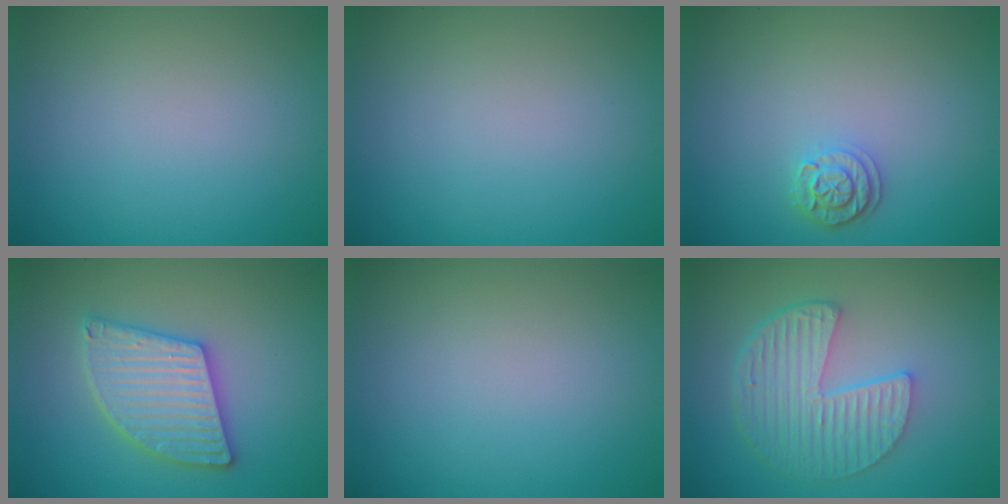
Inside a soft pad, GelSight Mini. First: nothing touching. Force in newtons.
{"total": 0.0}
{"total": 2.1, "press": 1.8, "slide": 0.9}
{"total": 5.4, "press": 5.4, "slide": 0.7}
{"total": 0.0}
{"total": 5.8, "press": 4.2, "slide": 4.0}